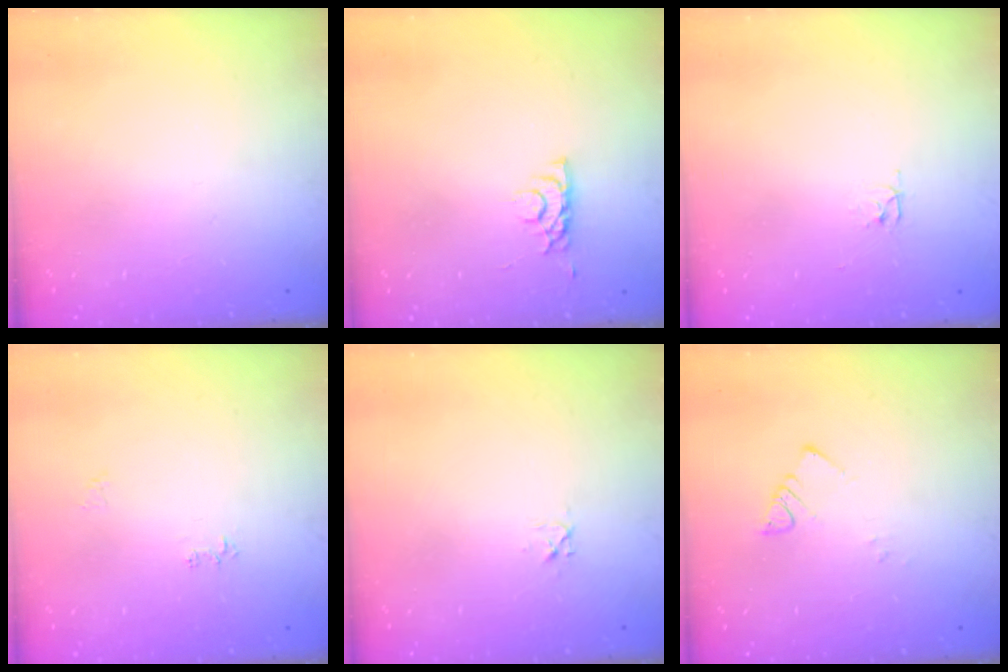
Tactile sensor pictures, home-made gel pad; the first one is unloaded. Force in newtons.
{"total": 4.3, "press": 4.3, "slide": 0.8}
{"total": 2.4, "press": 2.4, "slide": 0.3}
{"total": 3.7, "press": 3.6, "slide": 0.5}
{"total": 3.4, "press": 3.4, "slide": 0.4}
{"total": 2.2, "press": 2.2, "slide": 0.2}